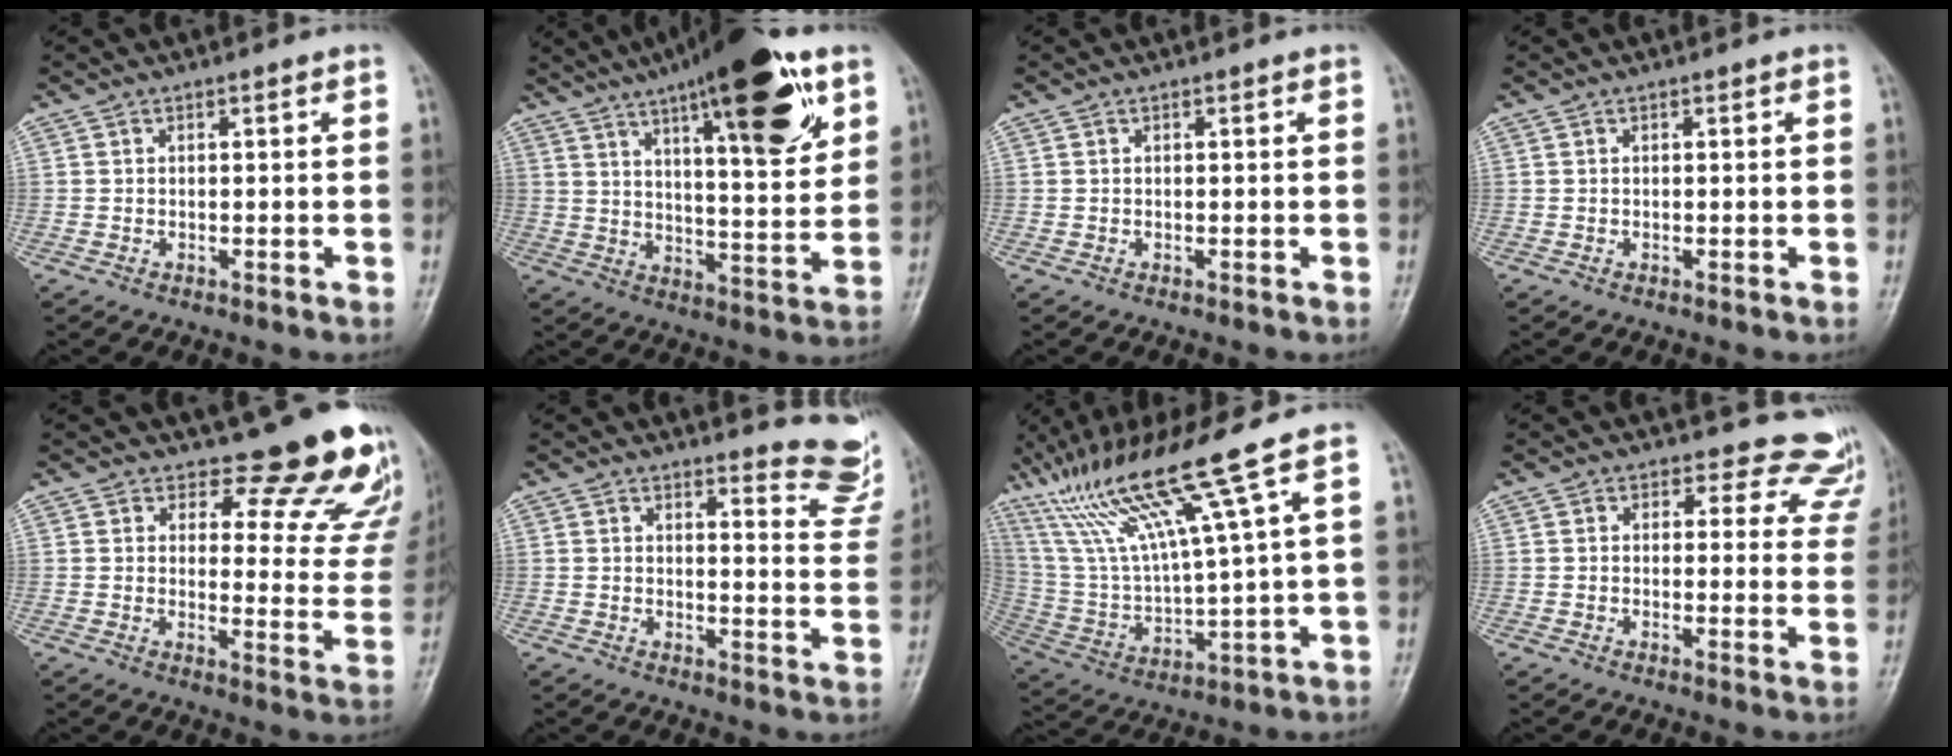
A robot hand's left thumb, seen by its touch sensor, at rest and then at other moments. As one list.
[{"total": 22.5, "force": [11.8, 6.2, 18.1], "torque": [-0.251, -0.033, 0.178]}, {"total": 0.0}, {"total": 0.0}, {"total": 16.4, "force": [14.9, 5.6, 4.0], "torque": [0.016, -0.139, 0.153]}, {"total": 10.8, "force": [10.1, 2.6, 2.8], "torque": [0.000, -0.101, 0.091]}, {"total": 18.6, "force": [11.1, 0.4, 14.9], "torque": [-0.288, -0.038, 0.208]}, {"total": 10.7, "force": [9.4, 5.0, 0.4], "torque": [0.057, -0.054, 0.070]}]